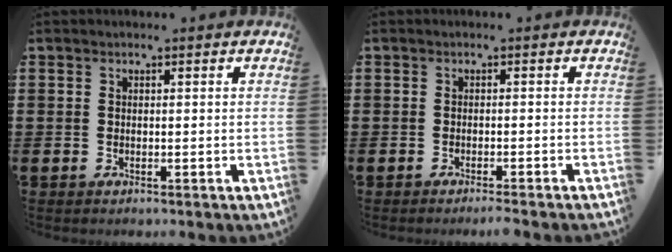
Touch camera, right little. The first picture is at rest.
{"total": 1.0, "force": [-0.9, -0.2, 0.4], "torque": [-0.005, -0.002, -0.018]}